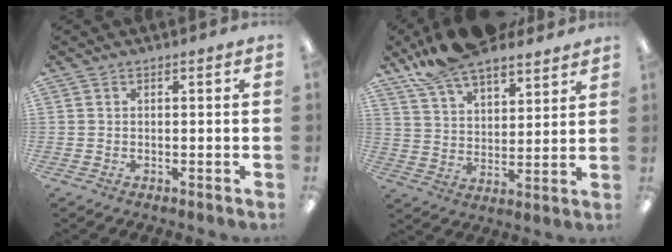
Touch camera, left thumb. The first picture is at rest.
{"total": 13.2, "force": [11.2, 4.4, 5.4], "torque": [-0.115, -0.059, 0.208]}